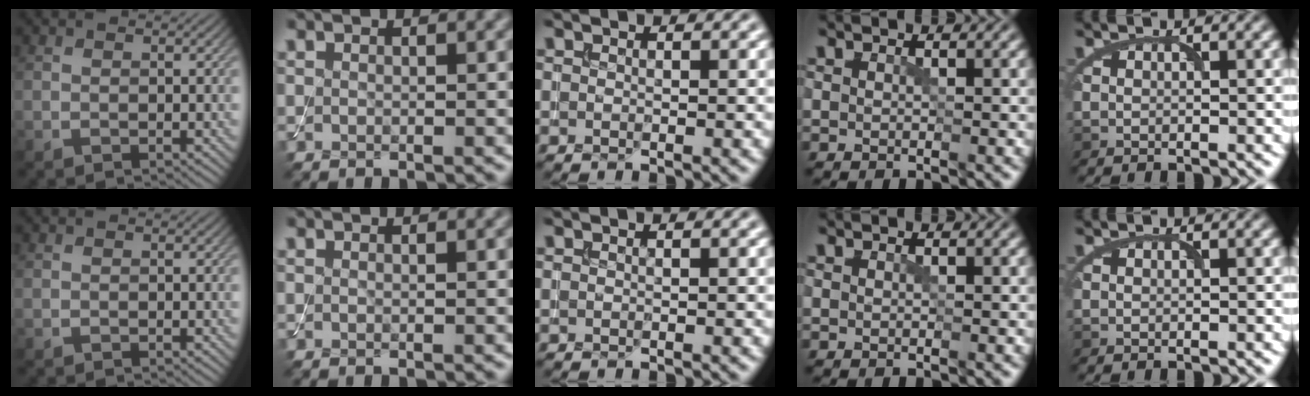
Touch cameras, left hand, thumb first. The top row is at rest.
{}